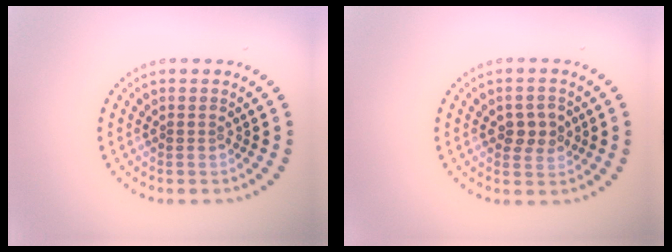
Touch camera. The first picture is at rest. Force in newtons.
{"total": 2.4, "press": 2.3, "slide": 0.4}